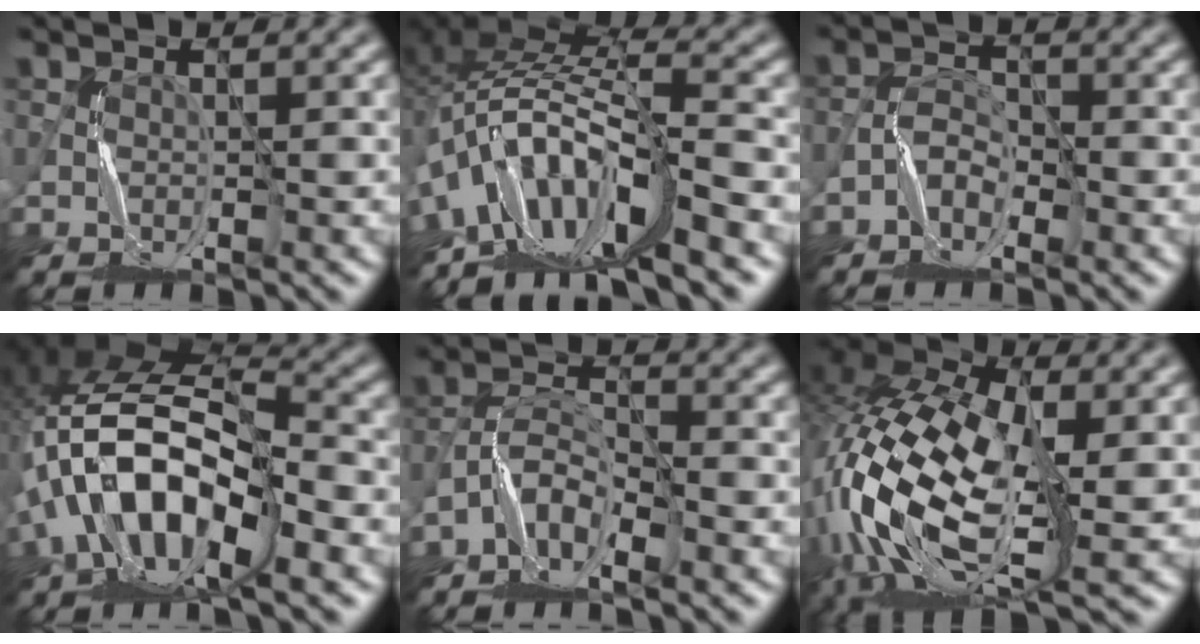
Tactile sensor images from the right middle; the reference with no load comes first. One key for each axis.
{"total": 11.4, "fx": -7.3, "fy": 4.0, "fz": 7.9, "tx": -0.156, "ty": 0.003, "tz": -0.121}
{"total": 2.2, "fx": -1.4, "fy": 1.2, "fz": 1.1, "tx": -0.018, "ty": 0.009, "tz": -0.033}
{"total": 11.1, "fx": -4.1, "fy": 5.0, "fz": 8.9, "tx": -0.175, "ty": 0.017, "tz": -0.080}
{"total": 3.4, "fx": -2.6, "fy": 1.1, "fz": 1.9, "tx": -0.035, "ty": 0.001, "tz": -0.059}
{"total": 15.9, "fx": -1.9, "fy": 8.8, "fz": 13.1, "tx": -0.300, "ty": -0.006, "tz": -0.042}